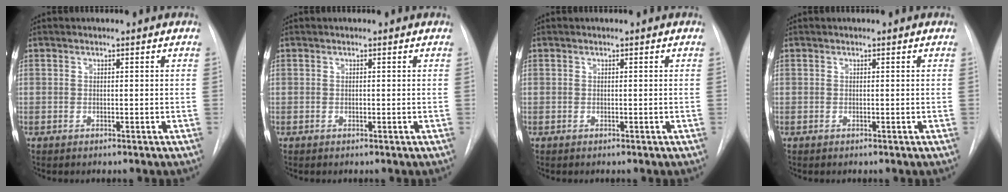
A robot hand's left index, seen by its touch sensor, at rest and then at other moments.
{"total": 0.0}
{"total": 0.0}
{"total": 0.0}